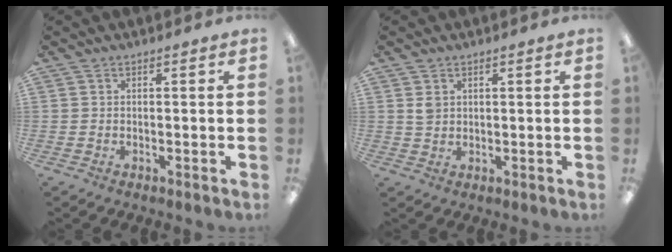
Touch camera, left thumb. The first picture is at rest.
{"total": 2.4, "force": [1.0, 1.9, 1.0], "torque": [-0.015, 0.001, 0.016]}